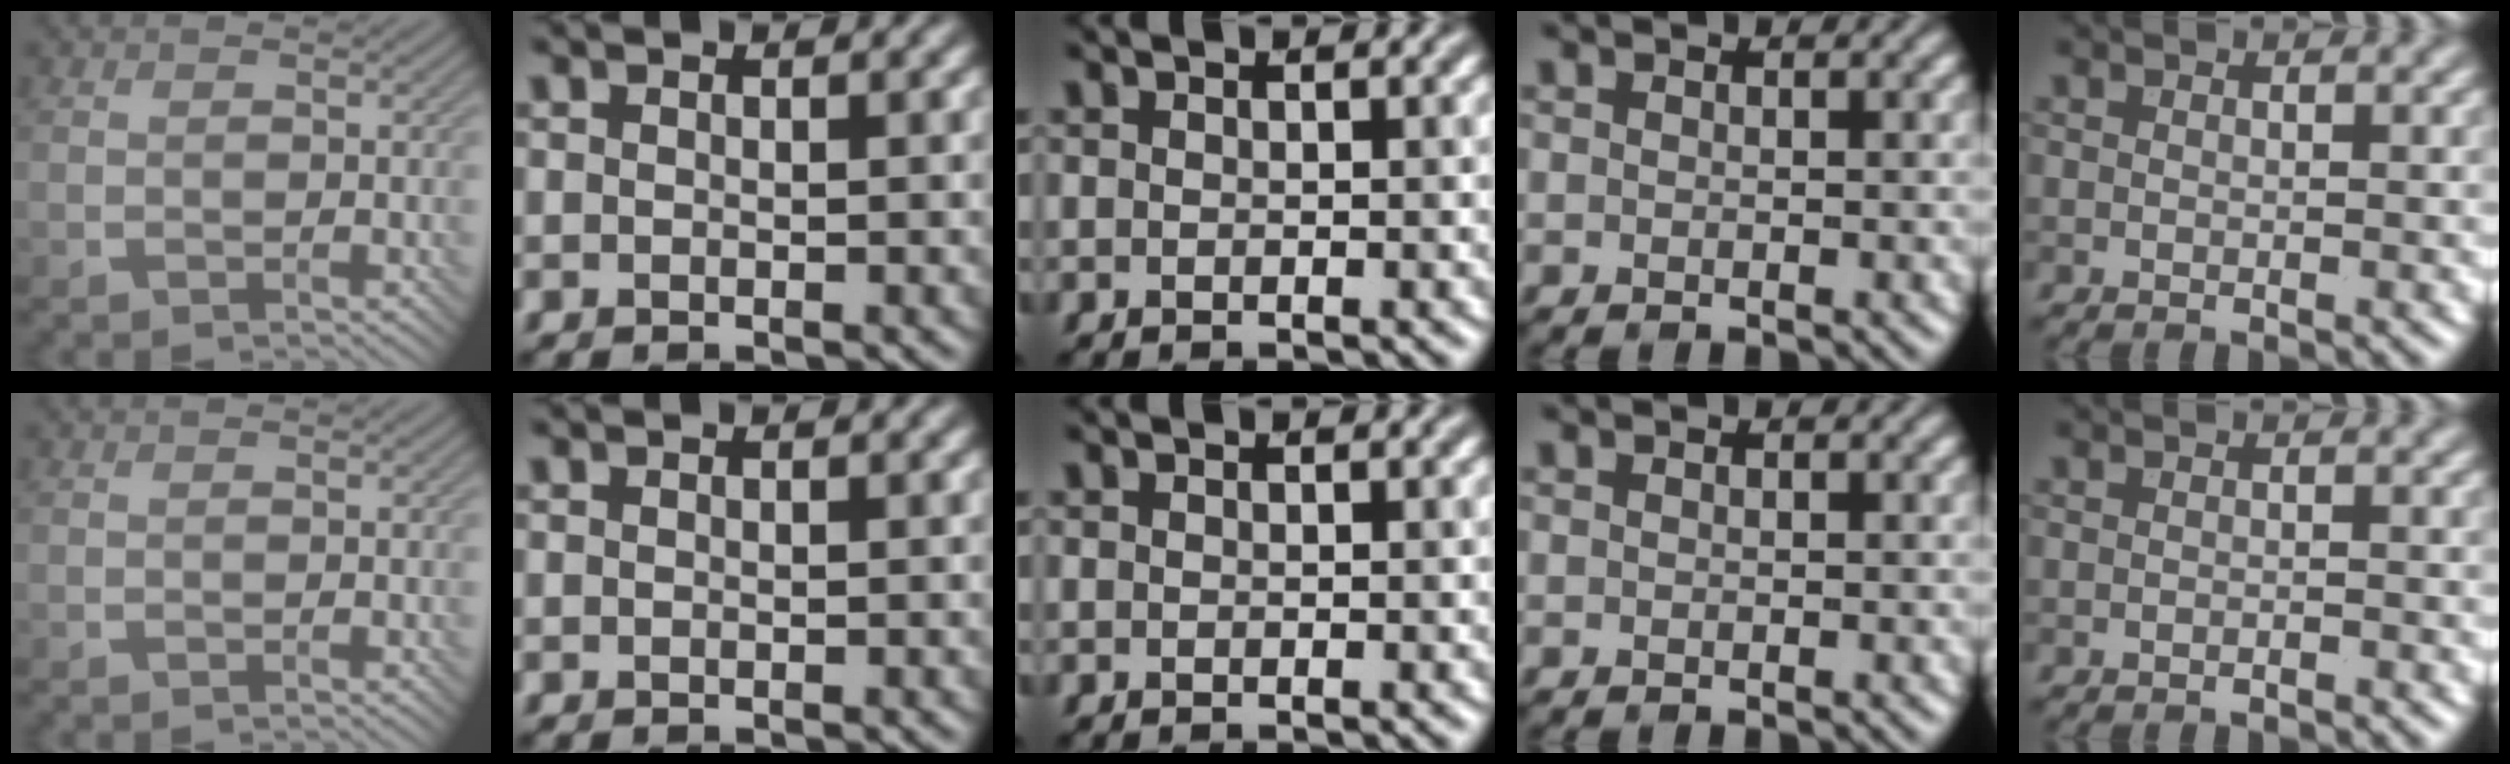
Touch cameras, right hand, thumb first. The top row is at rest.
{"little": {"total": 0.6, "force": [-0.5, 0.1, 0.2], "torque": [0.000, 0.001, -0.009]}}